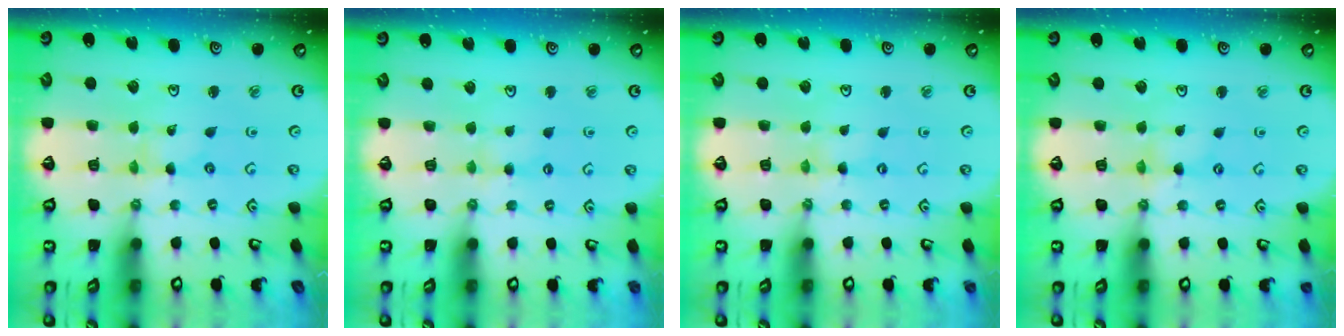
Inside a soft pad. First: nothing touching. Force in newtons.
{"total": 2.1, "press": 2.0, "slide": 0.4}
{"total": 0.0}
{"total": 1.7, "press": 1.7, "slide": 0.2}